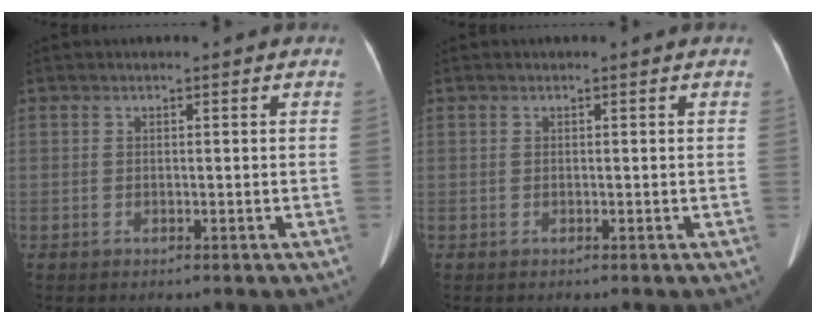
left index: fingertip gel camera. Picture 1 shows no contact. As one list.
[{"total": 0.0}]